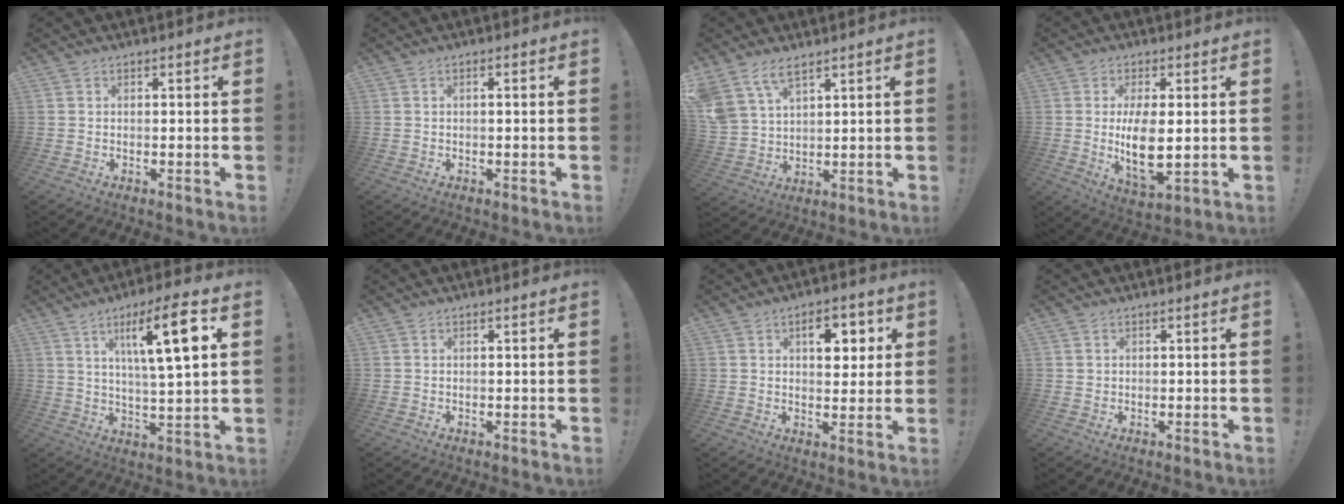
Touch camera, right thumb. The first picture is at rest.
{"total": 1.1, "force": [-0.2, -0.1, 1.1], "torque": [-0.014, -0.002, -0.007]}
{"total": 8.3, "force": [5.9, 3.9, 4.3], "torque": [-0.101, -0.025, 0.121]}
{"total": 11.4, "force": [0.6, 5.2, 10.1], "torque": [-0.185, -0.020, 0.009]}
{"total": 15.2, "force": [5.8, 2.1, 13.9], "torque": [-0.222, -0.017, 0.075]}
{"total": 0.7, "force": [0.1, -0.2, 0.6], "torque": [-0.004, -0.004, -0.001]}
{"total": 8.3, "force": [3.1, 4.9, 5.9], "torque": [-0.063, -0.006, 0.046]}
{"total": 1.0, "force": [0.5, 0.9, 0.2], "torque": [0.003, 0.000, 0.008]}